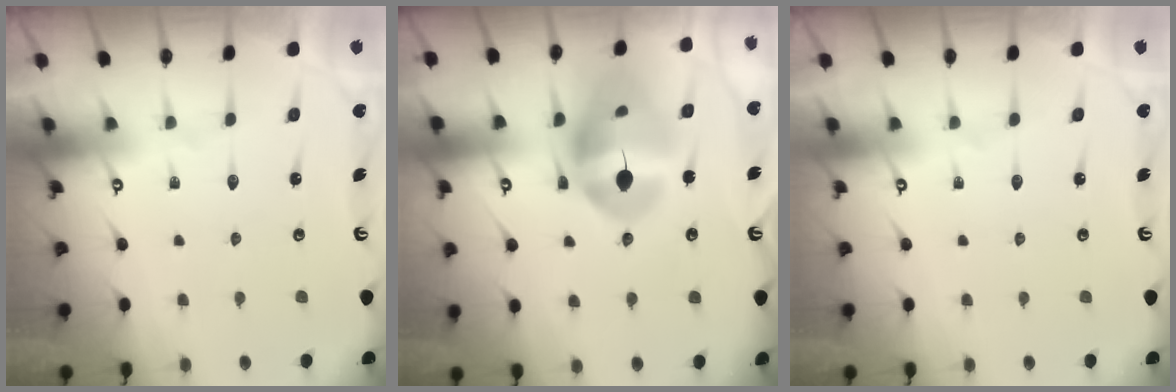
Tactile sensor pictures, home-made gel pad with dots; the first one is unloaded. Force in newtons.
{"total": 16.6, "press": 16.5, "slide": 2.0}
{"total": 0.0}